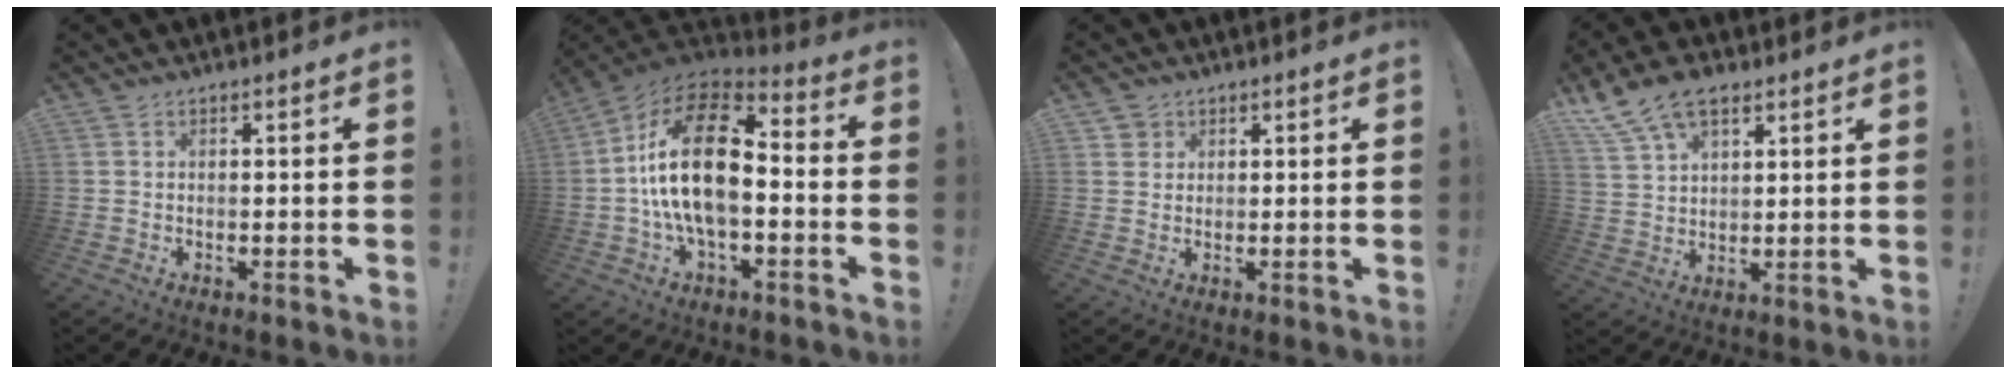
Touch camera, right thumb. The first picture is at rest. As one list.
[{"total": 21.5, "force": [0.2, 10.9, 18.5], "torque": [-0.347, 0.012, 0.005]}, {"total": 2.7, "force": [1.4, 2.2, 0.2], "torque": [0.004, -0.007, 0.024]}, {"total": 11.1, "force": [7.3, 5.8, 6.0], "torque": [-0.120, -0.026, 0.145]}]